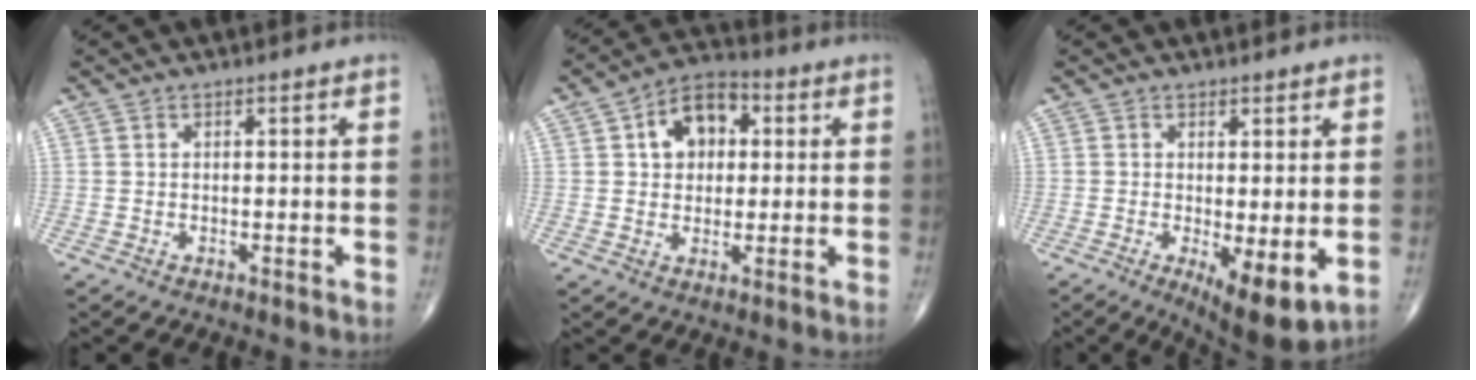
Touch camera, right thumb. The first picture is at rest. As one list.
[{"total": 9.8, "force": [2.4, 6.9, 6.6], "torque": [-0.079, 0.014, 0.030]}, {"total": 8.2, "force": [-1.6, 2.7, 7.6], "torque": [-0.113, -0.025, -0.017]}]